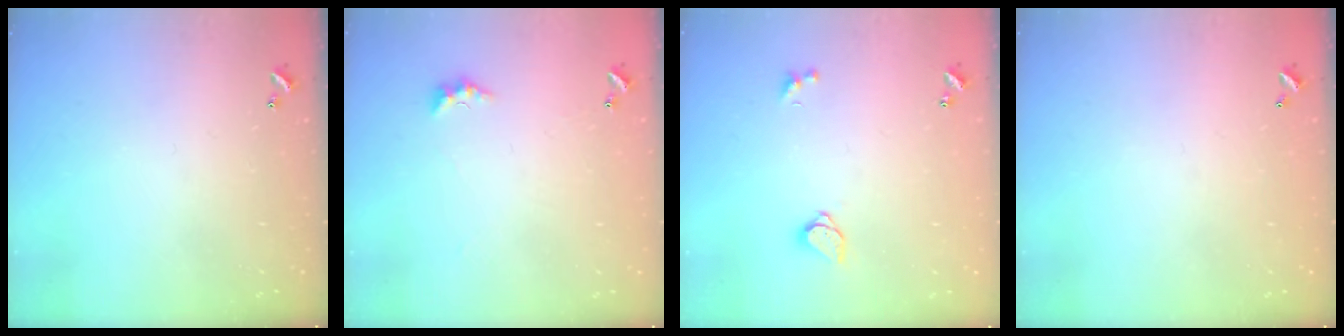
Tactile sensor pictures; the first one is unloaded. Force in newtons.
{"total": 3.1, "press": 3.1, "slide": 0.7}
{"total": 1.6, "press": 1.5, "slide": 0.4}
{"total": 2.7, "press": 2.7, "slide": 0.1}